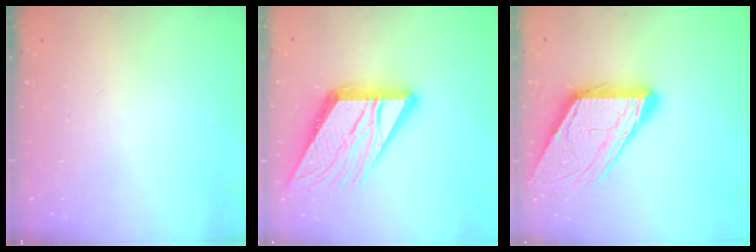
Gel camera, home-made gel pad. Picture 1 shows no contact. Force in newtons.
{"total": 20.0, "press": 19.8, "slide": 2.2}
{"total": 13.5, "press": 13.4, "slide": 1.6}